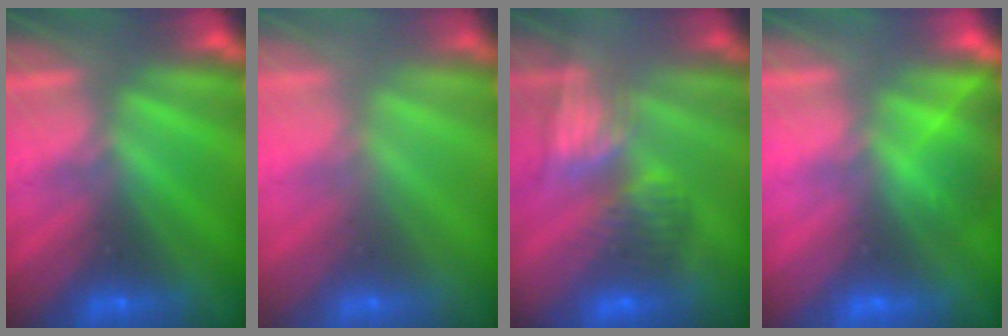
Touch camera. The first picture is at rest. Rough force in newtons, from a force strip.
{"total": 2.9}
{"total": 9.3}
{"total": 2.7}